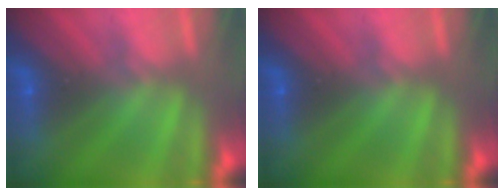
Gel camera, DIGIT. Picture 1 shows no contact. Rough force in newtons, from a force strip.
{"total": 0.0}